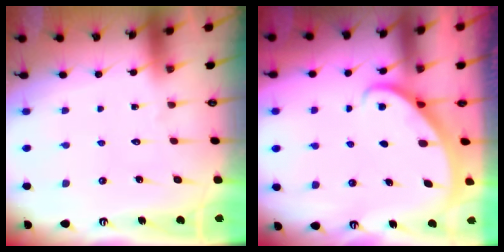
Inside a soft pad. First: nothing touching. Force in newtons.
{"total": 2.1, "press": 2.1, "slide": 0.2}